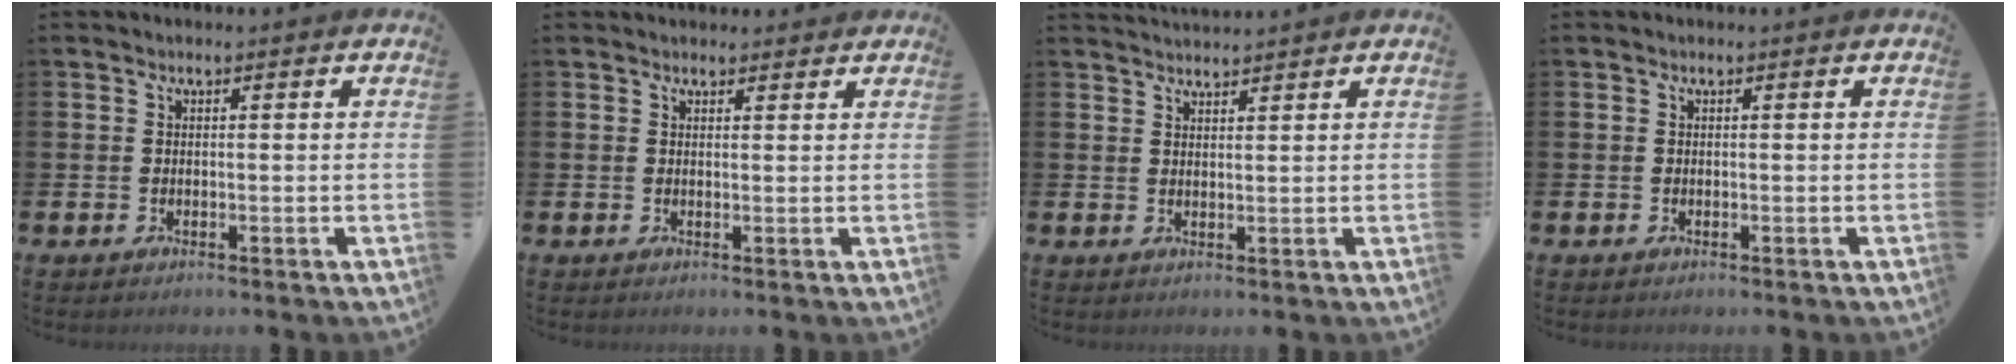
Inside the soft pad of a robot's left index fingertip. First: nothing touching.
{"total": 1.6, "force": [1.5, 0.6, 0.0], "torque": [0.013, -0.005, 0.024]}
{"total": 2.3, "force": [2.2, 0.2, 0.1], "torque": [-0.005, -0.009, 0.042]}
{"total": 0.0}